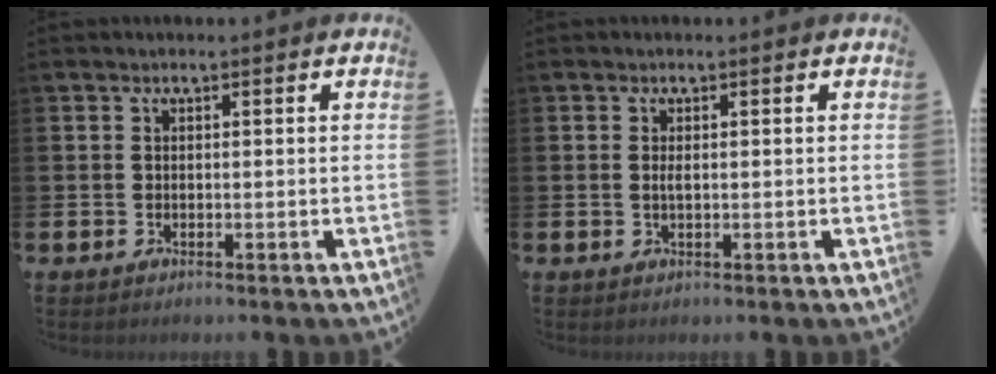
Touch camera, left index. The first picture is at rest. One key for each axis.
{"total": 0.8, "fx": 0.1, "fy": 0.2, "fz": 0.8, "tx": -0.017, "ty": 0.002, "tz": 0.002}